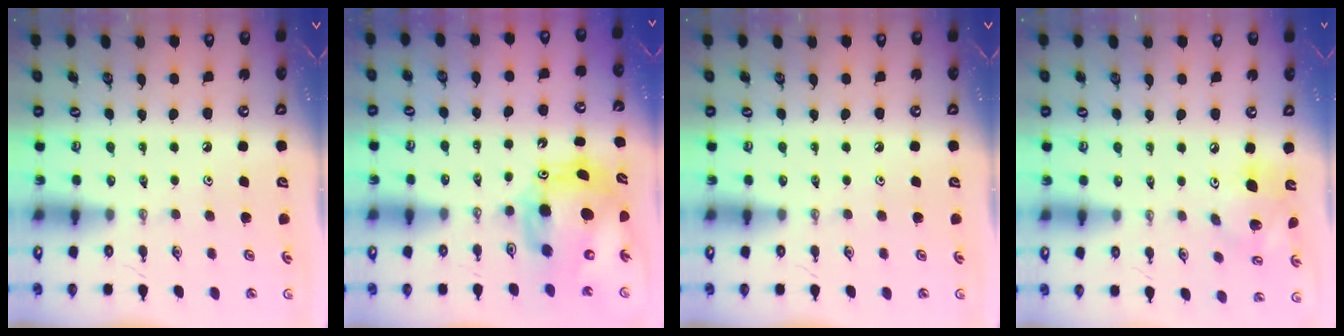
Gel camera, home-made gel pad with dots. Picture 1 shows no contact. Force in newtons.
{"total": 11.2, "press": 11.1, "slide": 1.1}
{"total": 0.0}
{"total": 13.6, "press": 13.3, "slide": 3.0}